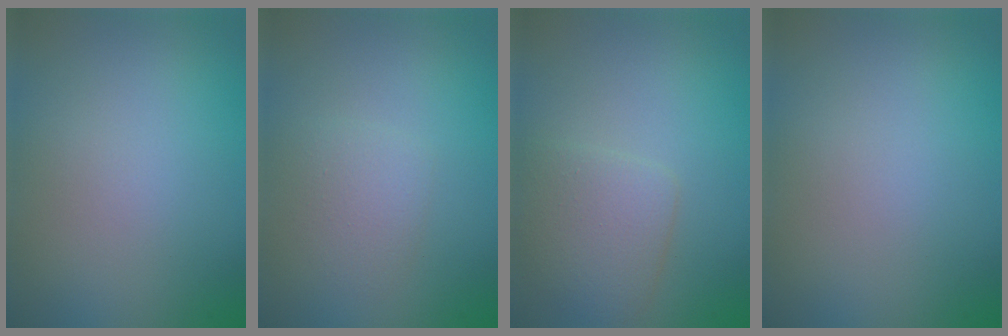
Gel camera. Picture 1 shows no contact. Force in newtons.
{"total": 1.6, "press": 1.6, "slide": 0.1}
{"total": 3.0, "press": 3.0, "slide": 0.1}
{"total": 0.0}